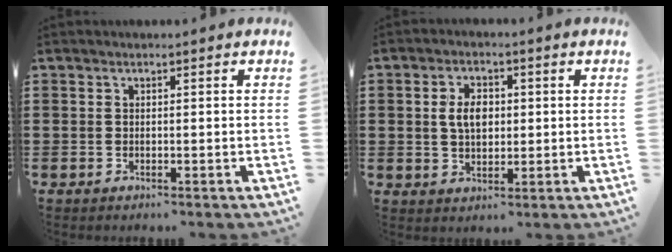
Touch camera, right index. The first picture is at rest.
{"total": 4.6, "force": [0.5, 3.0, 3.5], "torque": [-0.067, 0.009, 0.004]}